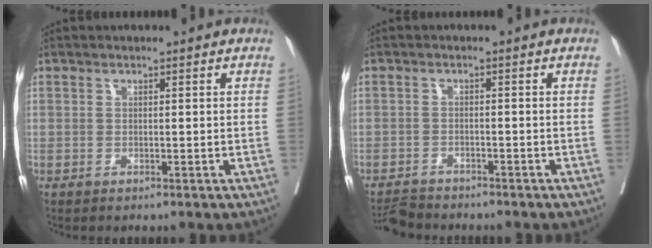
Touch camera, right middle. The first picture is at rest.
{"total": 3.5, "force": [-3.5, 0.5, 0.1], "torque": [-0.002, -0.013, -0.064]}